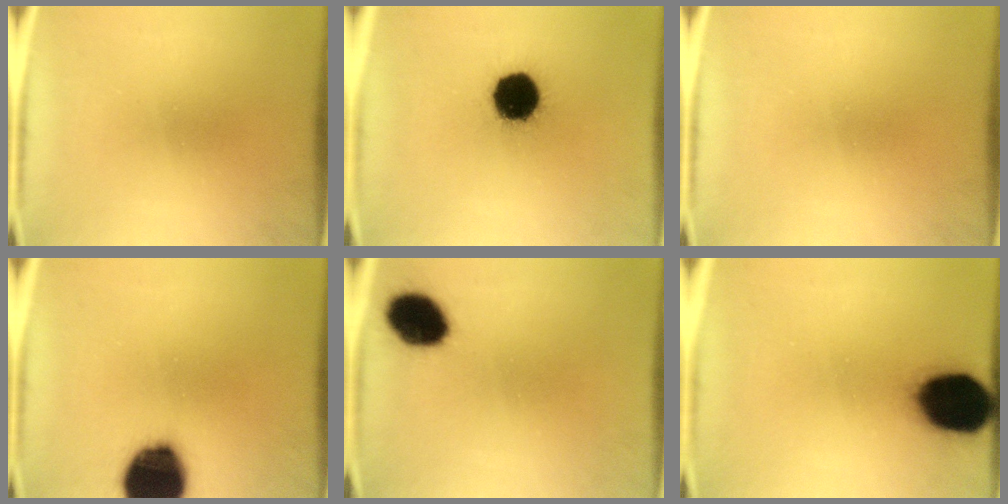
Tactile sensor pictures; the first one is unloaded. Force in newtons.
{"total": 16.1}
{"total": 0.0}
{"total": 19.8}
{"total": 10.7}
{"total": 19.5}